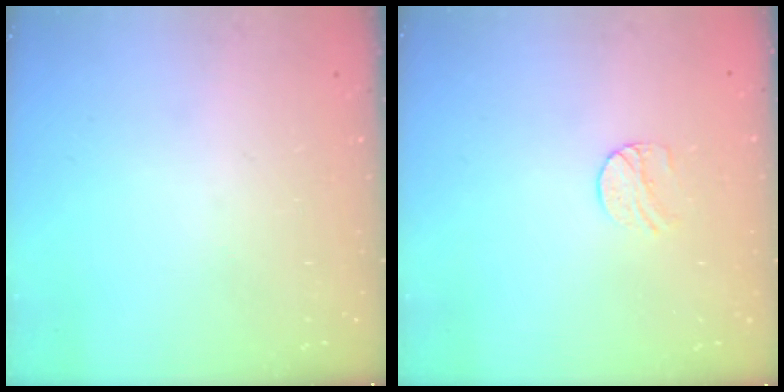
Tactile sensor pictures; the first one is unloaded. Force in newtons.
{"total": 7.2, "press": 7.2, "slide": 0.7}